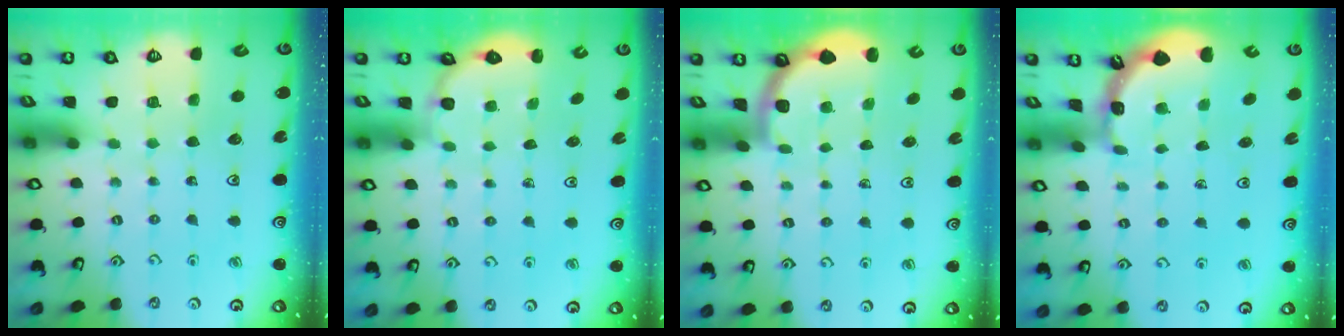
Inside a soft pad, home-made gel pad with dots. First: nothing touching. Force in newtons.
{"total": 3.0, "press": 2.6, "slide": 1.4}
{"total": 2.2, "press": 2.2, "slide": 0.1}
{"total": 1.7, "press": 1.6, "slide": 0.1}